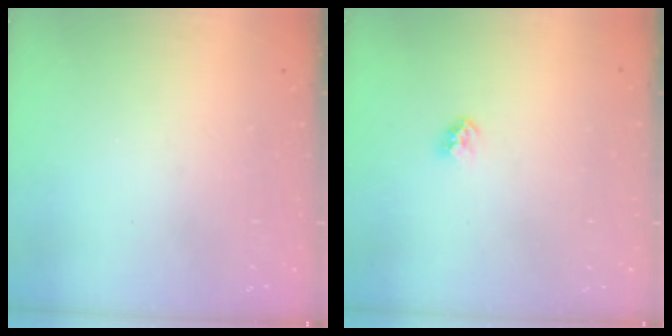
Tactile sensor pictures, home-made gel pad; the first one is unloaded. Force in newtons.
{"total": 2.3, "press": 2.3, "slide": 0.1}